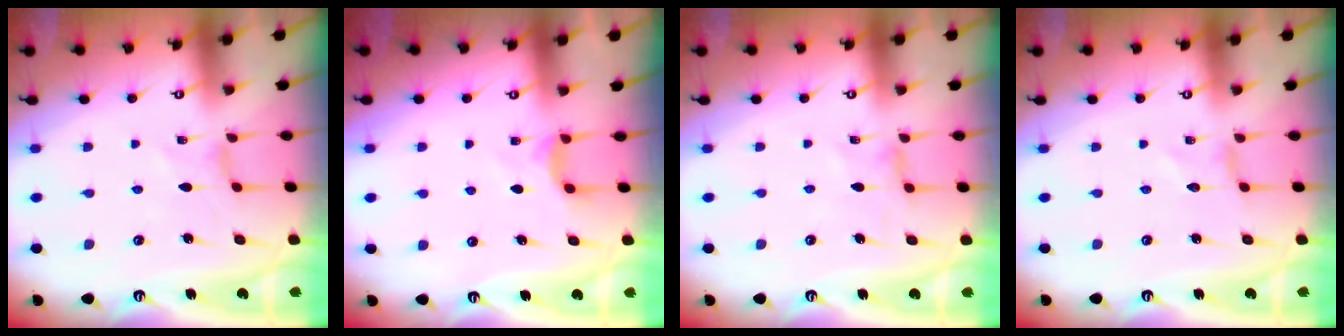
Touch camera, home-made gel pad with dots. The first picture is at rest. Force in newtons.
{"total": 5.2, "press": 5.1, "slide": 1.0}
{"total": 2.0, "press": 1.9, "slide": 0.4}
{"total": 0.0}